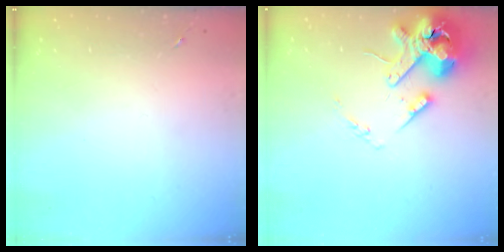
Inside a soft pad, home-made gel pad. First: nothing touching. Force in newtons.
{"total": 15.9, "press": 15.7, "slide": 2.5}